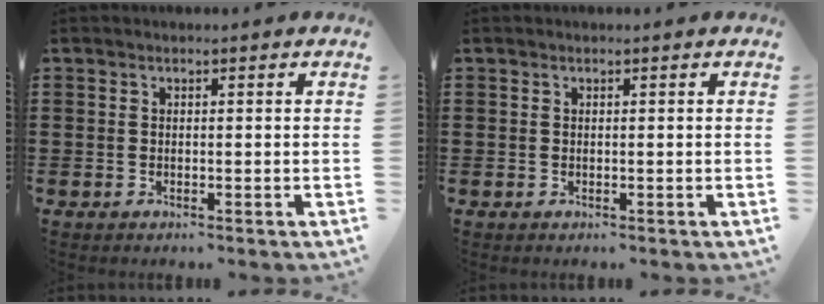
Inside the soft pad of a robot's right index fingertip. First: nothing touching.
{"total": 0.0}